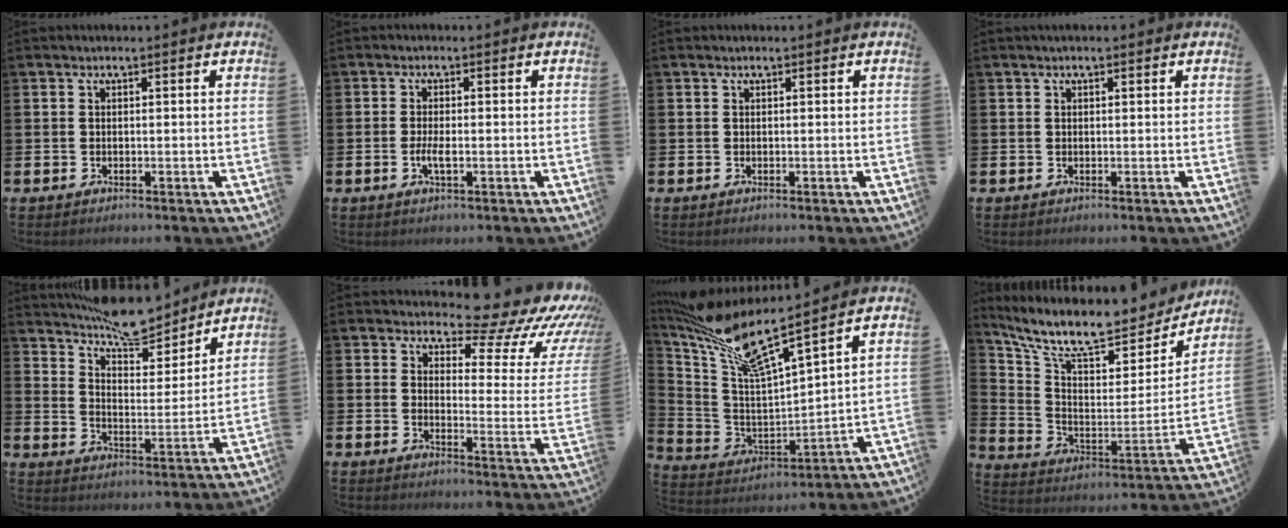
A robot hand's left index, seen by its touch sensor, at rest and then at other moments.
{"total": 2.1, "force": [-0.5, 0.6, 2.0], "torque": [-0.043, 0.004, -0.009]}
{"total": 0.0}
{"total": 0.7, "force": [0.5, 0.4, 0.3], "torque": [0.004, 0.001, 0.006]}
{"total": 10.1, "force": [9.4, 2.3, 2.7], "torque": [-0.070, -0.061, 0.174]}
{"total": 8.7, "force": [7.1, 3.2, 4.0], "torque": [-0.051, -0.071, 0.109]}
{"total": 10.6, "force": [8.2, 1.0, 6.6], "torque": [-0.167, -0.060, 0.132]}
{"total": 10.7, "force": [9.1, 2.9, 4.9], "torque": [-0.121, -0.065, 0.150]}